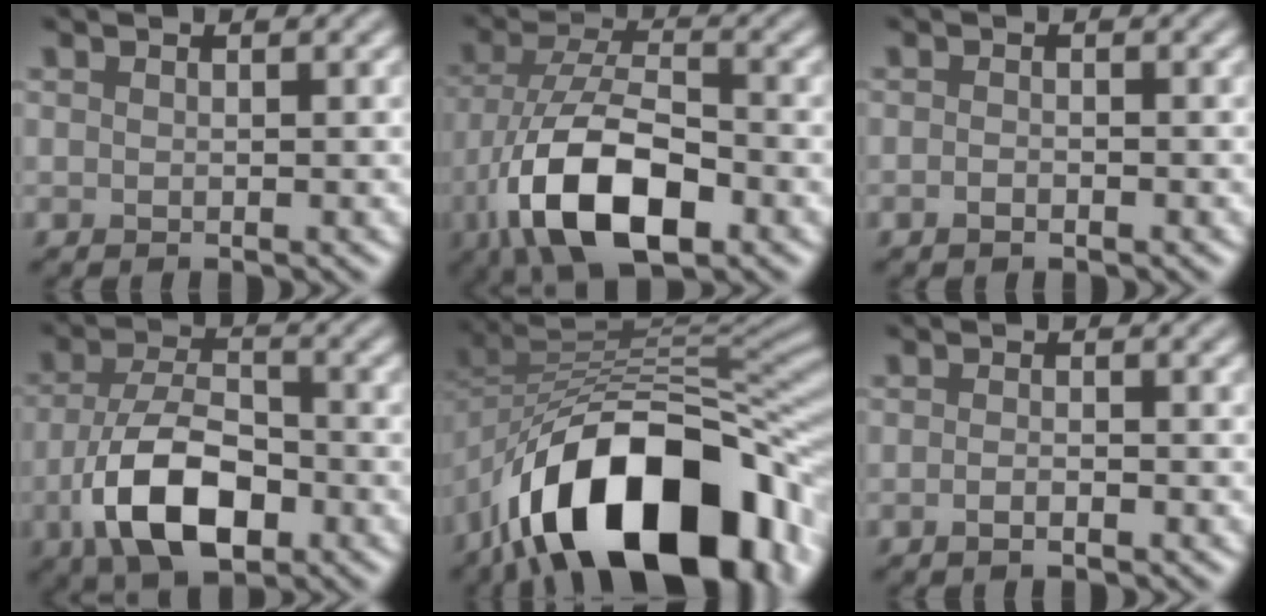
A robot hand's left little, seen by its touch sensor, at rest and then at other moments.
{"total": 10.3, "force": [-4.8, 4.4, 8.0], "torque": [-0.162, -0.009, -0.093]}
{"total": 0.8, "force": [-0.7, 0.3, 0.4], "torque": [-0.006, 0.000, -0.018]}
{"total": 8.2, "force": [-3.3, 4.1, 6.3], "torque": [-0.129, -0.008, -0.066]}
{"total": 16.2, "force": [-9.2, 7.8, 10.8], "torque": [-0.165, 0.011, -0.152]}
{"total": 1.0, "force": [-0.7, 0.2, 0.7], "torque": [-0.014, 0.002, -0.017]}